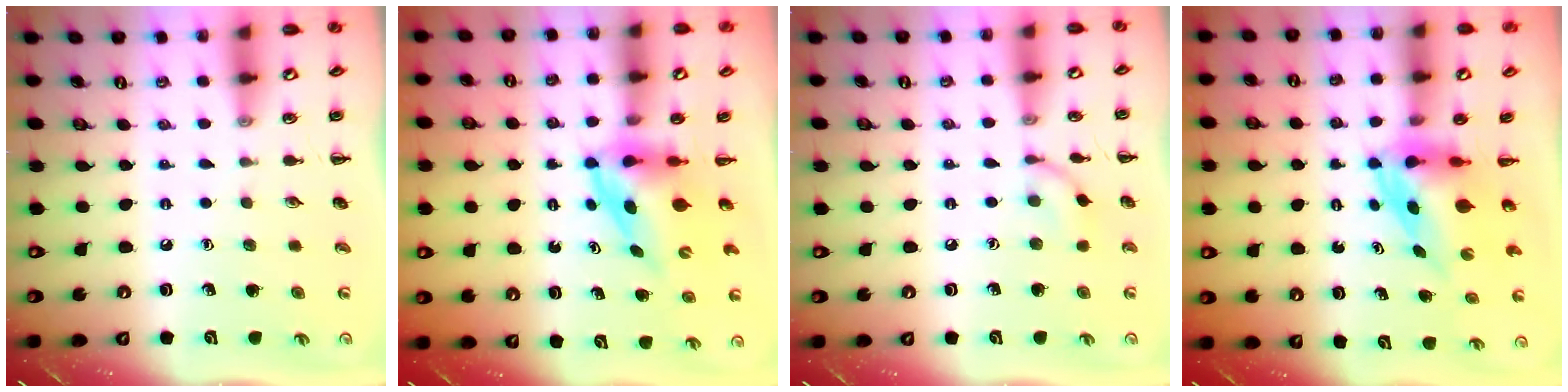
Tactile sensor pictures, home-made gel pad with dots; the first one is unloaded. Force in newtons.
{"total": 3.7, "press": 3.6, "slide": 0.6}
{"total": 6.7, "press": 6.7, "slide": 0.7}
{"total": 3.9, "press": 3.8, "slide": 1.0}